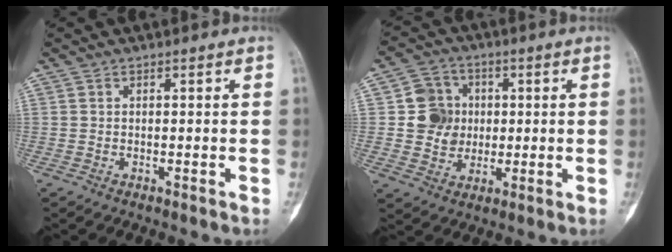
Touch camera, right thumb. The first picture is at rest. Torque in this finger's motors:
{"motor_torque": [-0.02, 1.11, 0.51, -0.31, 0.06]}